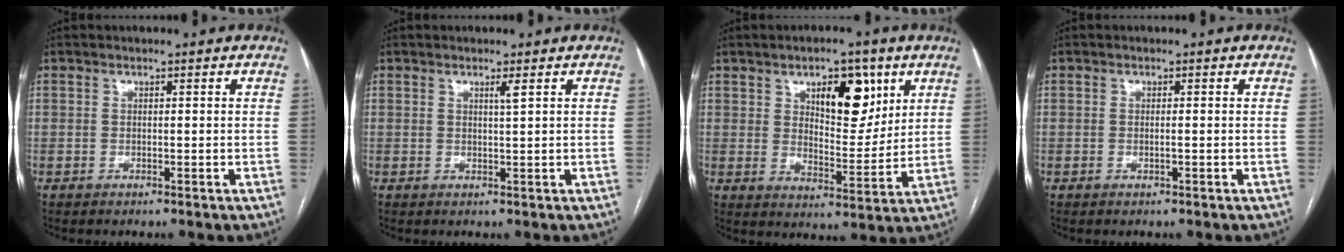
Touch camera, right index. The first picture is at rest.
{"total": 1.2, "force": [0.6, -0.3, 1.0], "torque": [-0.021, -0.006, 0.012]}
{"total": 9.8, "force": [4.7, 4.2, 7.5], "torque": [-0.111, 0.001, 0.079]}
{"total": 0.5, "force": [-0.1, 0.0, 0.5], "torque": [-0.010, 0.000, -0.002]}